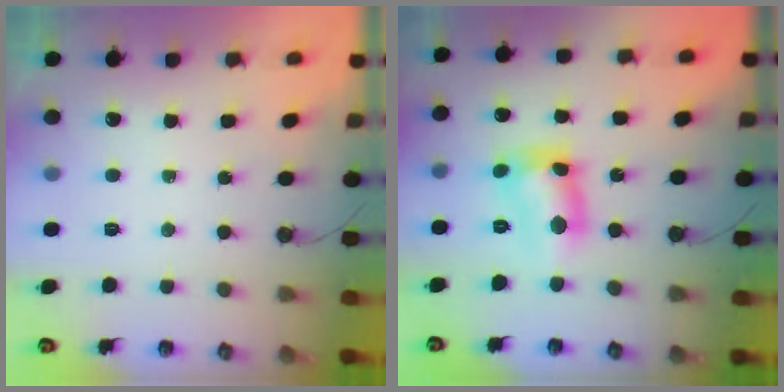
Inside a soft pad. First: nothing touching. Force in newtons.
{"total": 12.2, "press": 12.2, "slide": 0.8}